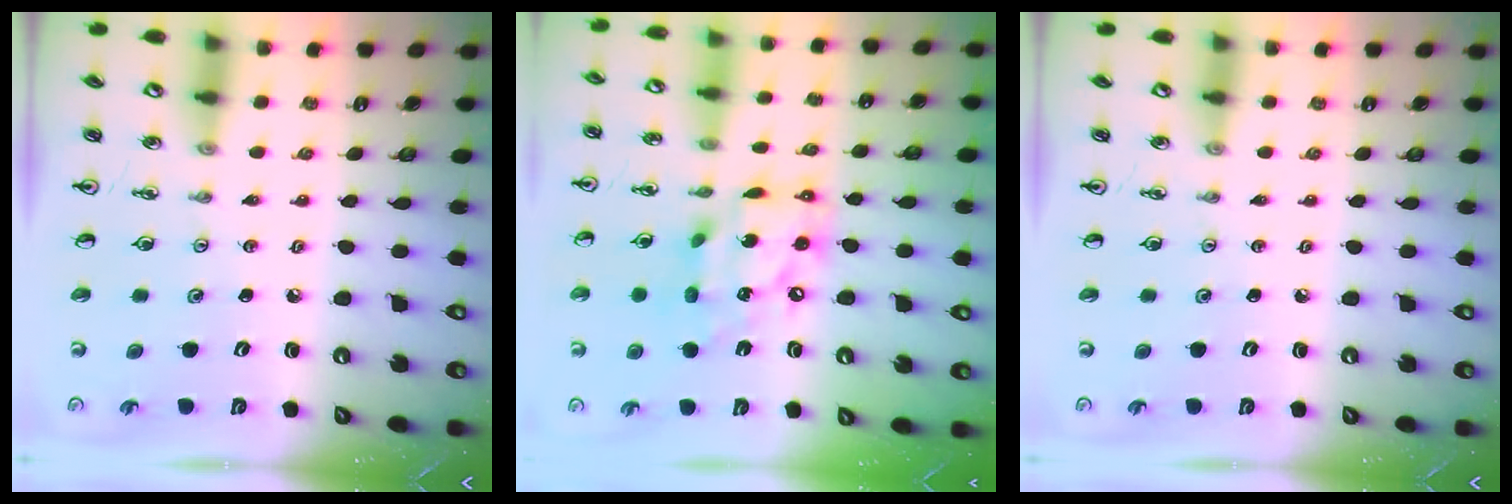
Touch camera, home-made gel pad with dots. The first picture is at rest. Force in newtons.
{"total": 14.6, "press": 14.5, "slide": 1.2}
{"total": 0.0}